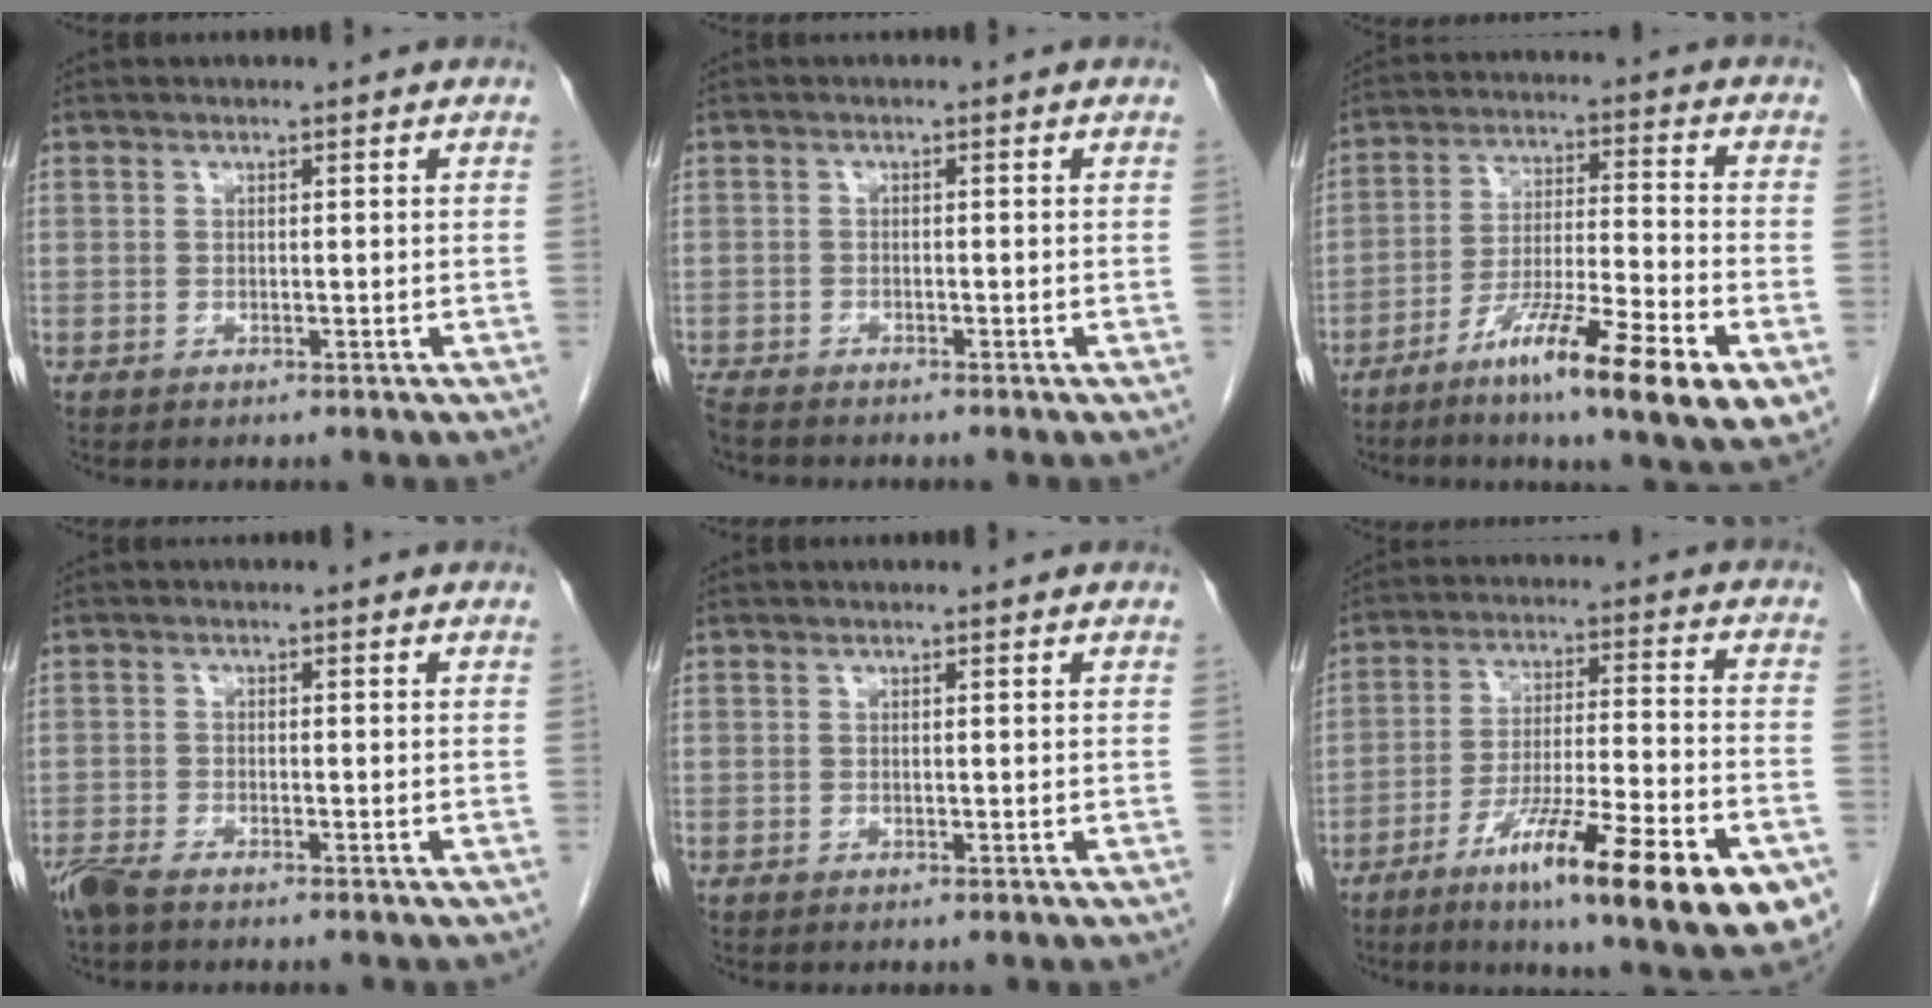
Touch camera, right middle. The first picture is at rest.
{"total": 3.5, "force": [-3.2, 0.7, 1.2], "torque": [-0.019, -0.010, -0.056]}
{"total": 15.8, "force": [-8.0, 1.0, 13.6], "torque": [-0.217, -0.020, -0.130]}
{"total": 3.9, "force": [-3.2, 0.7, 2.0], "torque": [-0.043, -0.010, -0.059]}
{"total": 0.0}
{"total": 22.2, "force": [-12.1, 2.2, 18.5], "torque": [-0.219, -0.023, -0.189]}